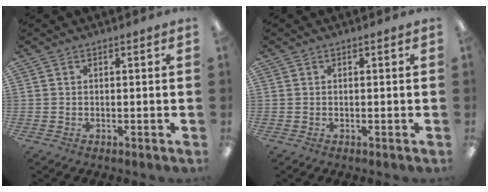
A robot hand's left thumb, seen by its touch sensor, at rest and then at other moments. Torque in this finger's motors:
{"motor_torque": [0.00, 0.00, -0.07, 0.06, 0.00]}